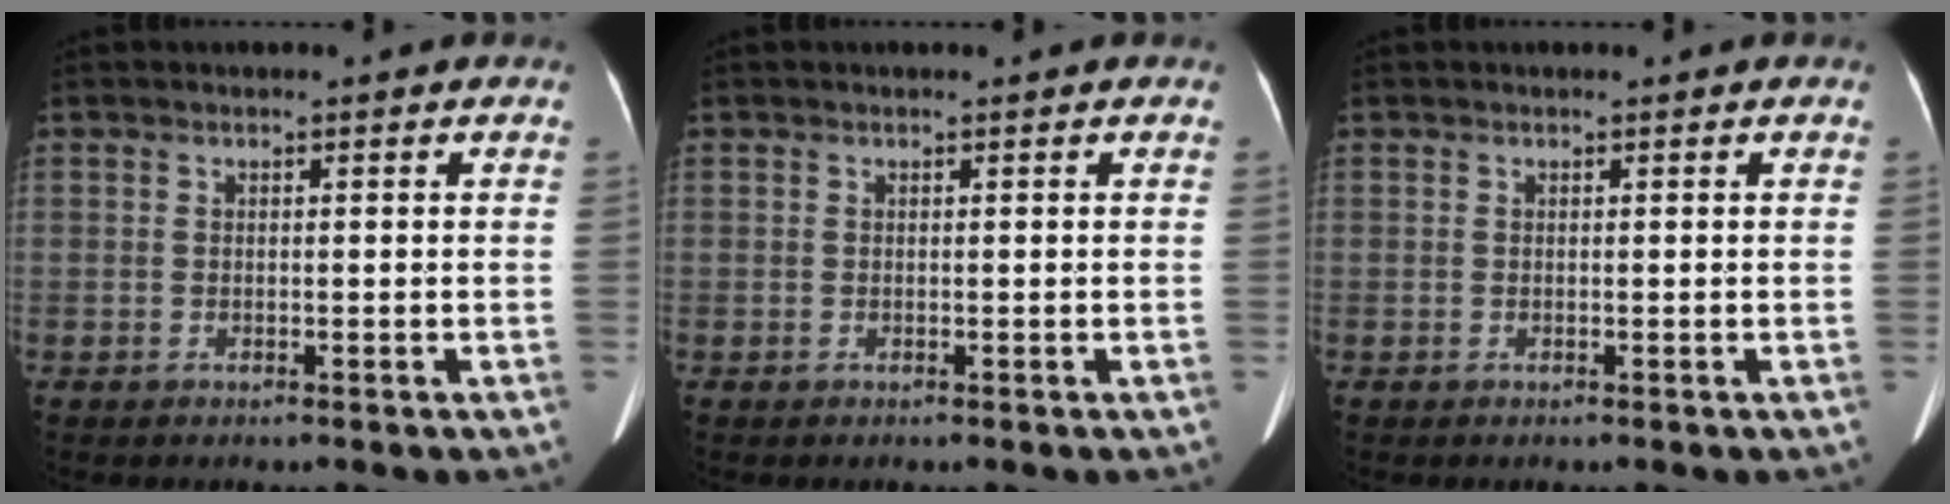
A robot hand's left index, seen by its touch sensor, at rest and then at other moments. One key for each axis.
{"total": 0.0}
{"total": 0.0}